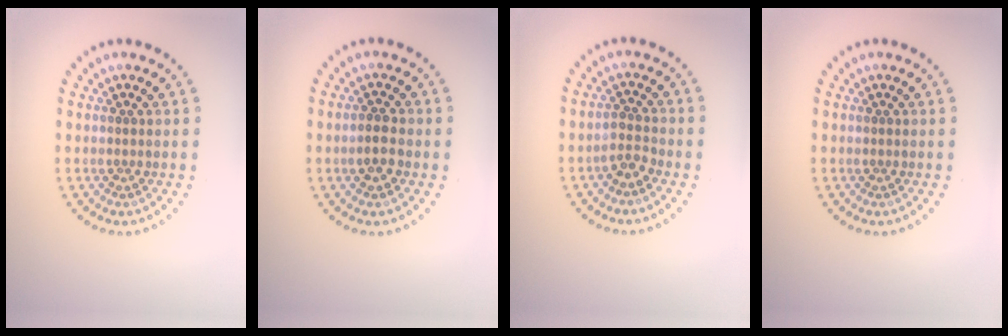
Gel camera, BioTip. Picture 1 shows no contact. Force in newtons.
{"total": 1.9, "press": 1.8, "slide": 0.4}
{"total": 1.3, "press": 1.2, "slide": 0.6}
{"total": 0.0}